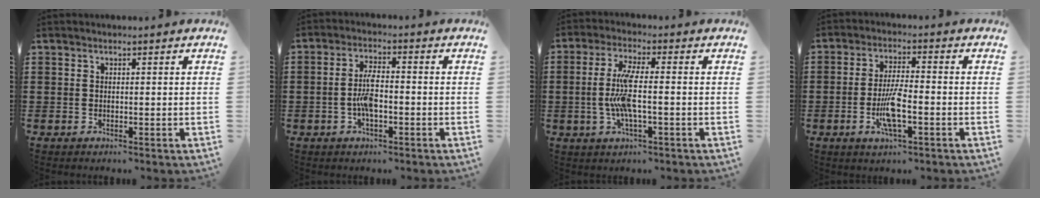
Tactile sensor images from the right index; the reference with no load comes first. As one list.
[{"total": 4.9, "force": [-1.1, 1.6, 4.5], "torque": [-0.101, 0.000, -0.027]}, {"total": 6.9, "force": [-1.1, 1.3, 6.6], "torque": [-0.152, -0.014, -0.031]}, {"total": 6.2, "force": [-2.0, 1.1, 5.8], "torque": [-0.123, -0.012, -0.041]}]